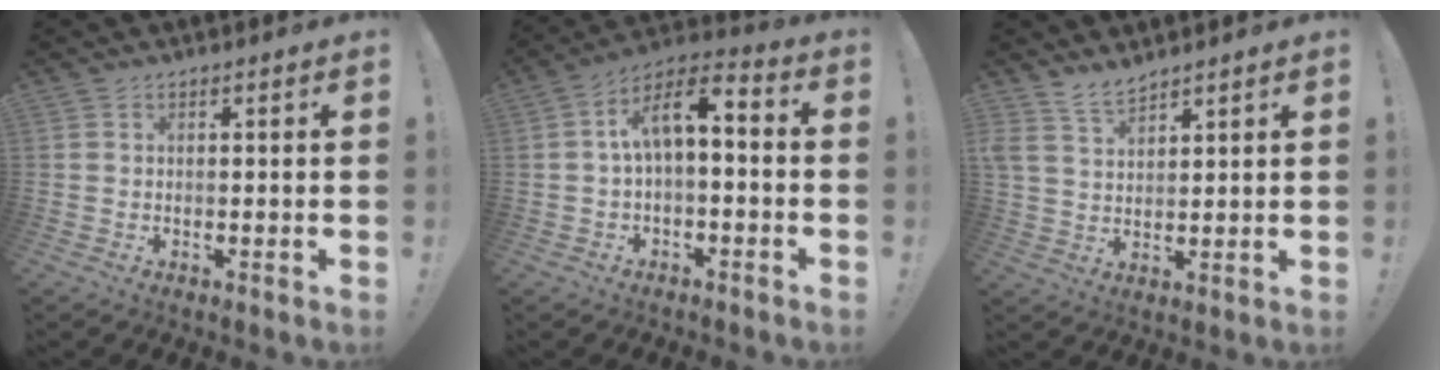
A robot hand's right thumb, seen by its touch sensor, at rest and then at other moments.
{"total": 9.7, "force": [0.8, 4.5, 8.6], "torque": [-0.139, 0.009, 0.014]}
{"total": 5.9, "force": [5.3, 2.0, 1.9], "torque": [-0.044, -0.025, 0.102]}